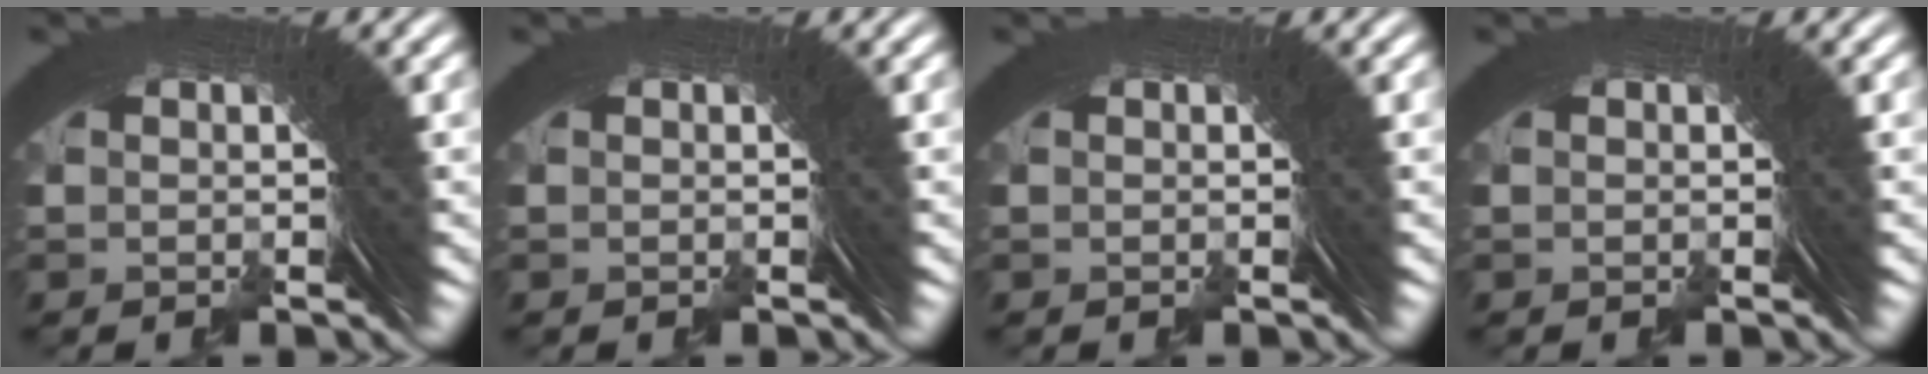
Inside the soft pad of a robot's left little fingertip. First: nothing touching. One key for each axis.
{"total": 0.0}
{"total": 0.0}
{"total": 0.0}